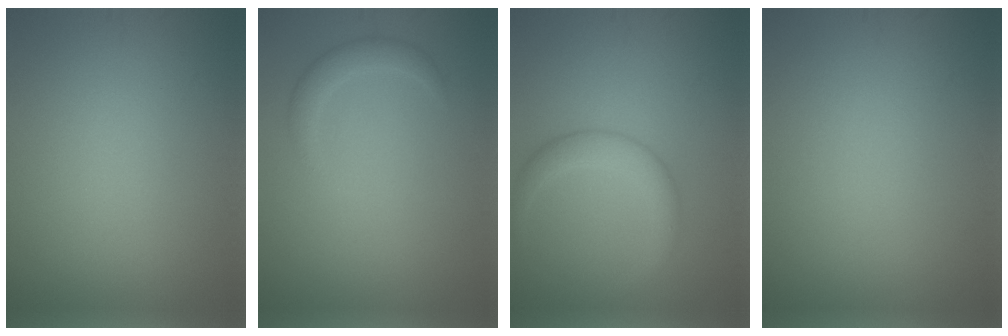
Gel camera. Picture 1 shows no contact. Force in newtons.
{"total": 1.8, "press": 1.8, "slide": 0.2}
{"total": 3.5, "press": 3.5, "slide": 0.1}
{"total": 0.0}